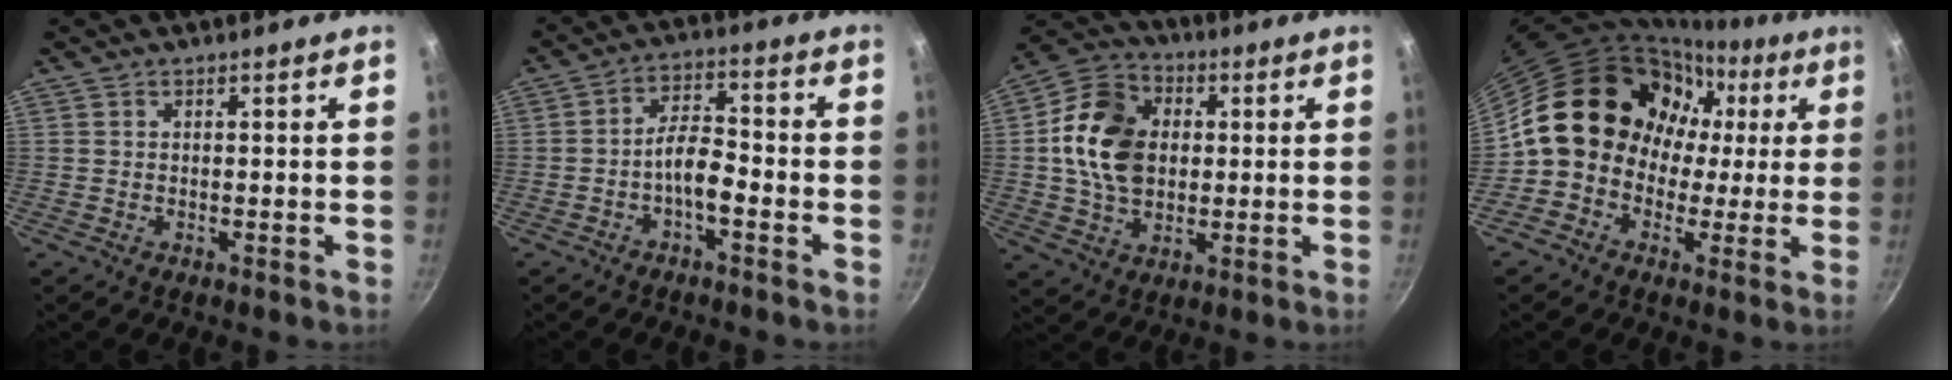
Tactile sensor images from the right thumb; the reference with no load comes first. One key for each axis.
{"total": 5.9, "fx": -2.6, "fy": 2.3, "fz": 4.8, "tx": -0.082, "ty": 0.035, "tz": -0.047}
{"total": 15.5, "fx": 1.5, "fy": 11.4, "fz": 10.3, "tx": -0.161, "ty": 0.013, "tz": 0.016}
{"total": 16.4, "fx": 0.4, "fy": 14.4, "fz": 7.9, "tx": -0.075, "ty": 0.045, "tz": -0.009}